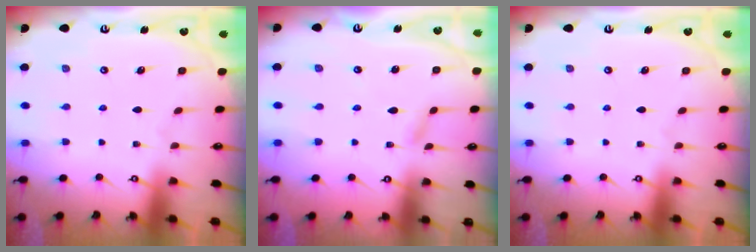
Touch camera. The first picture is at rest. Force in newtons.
{"total": 1.5, "press": 1.5, "slide": 0.2}
{"total": 0.0}